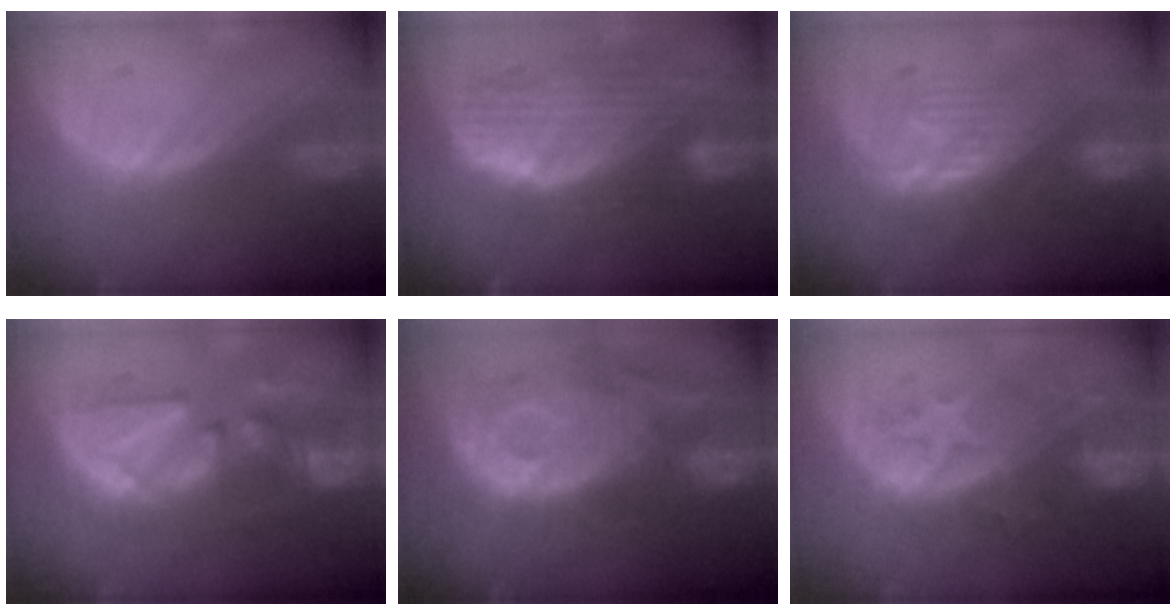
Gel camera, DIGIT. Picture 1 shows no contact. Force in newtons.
{"total": 10.2, "press": 8.9, "slide": 5.0}
{"total": 8.1, "press": 7.9, "slide": 1.6}
{"total": 9.4, "press": 9.3, "slide": 0.9}
{"total": 12.3, "press": 10.9, "slide": 5.6}
{"total": 10.3, "press": 8.9, "slide": 5.1}